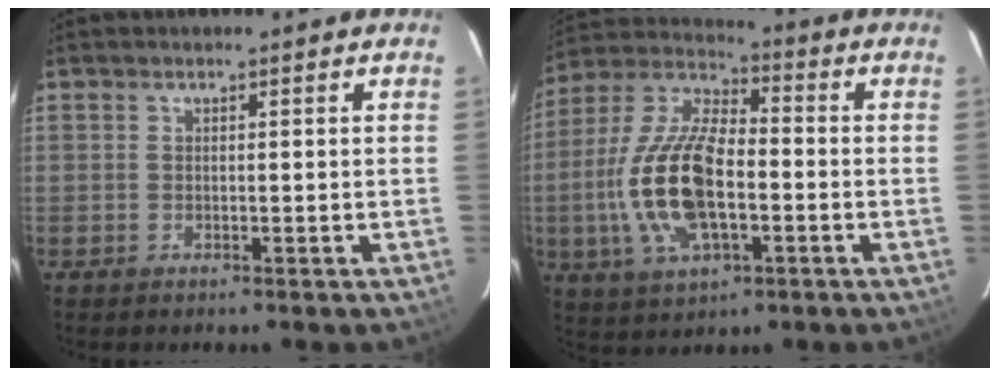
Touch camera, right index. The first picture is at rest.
{"total": 17.8, "force": [-3.5, 8.1, 15.5], "torque": [-0.330, 0.000, -0.067]}